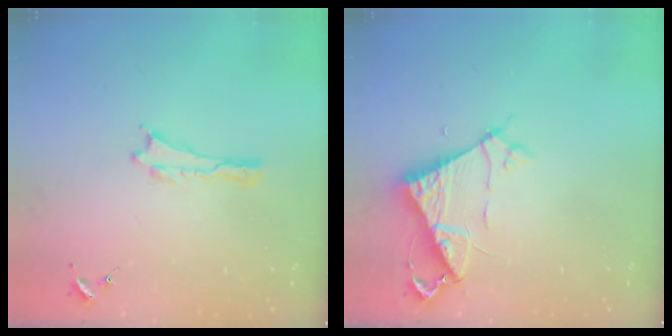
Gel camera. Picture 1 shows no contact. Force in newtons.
{"total": 6.9, "press": 6.9, "slide": 0.7}